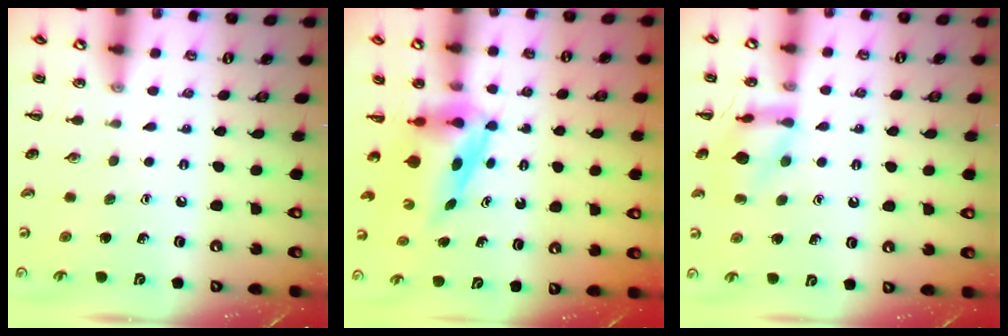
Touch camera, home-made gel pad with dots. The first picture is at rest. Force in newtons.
{"total": 4.0, "press": 3.9, "slide": 0.7}
{"total": 12.8, "press": 12.8, "slide": 1.0}